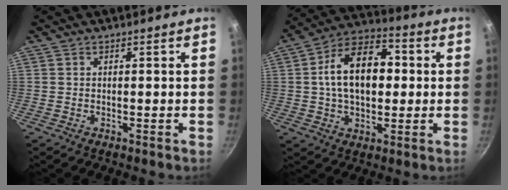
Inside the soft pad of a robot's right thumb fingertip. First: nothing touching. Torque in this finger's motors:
{"motor_torque": [-0.46, 2.12, 1.27, 0.26, 0.14]}